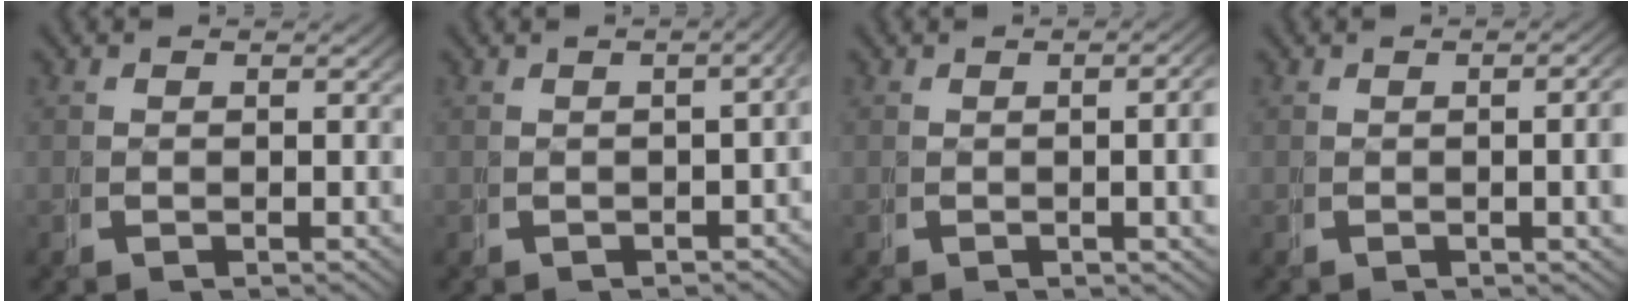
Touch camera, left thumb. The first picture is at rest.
{"total": 3.3, "force": [-0.6, 1.5, 2.9], "torque": [-0.032, 0.012, -0.013]}
{"total": 4.1, "force": [0.2, 1.2, 3.9], "torque": [-0.040, 0.011, -0.004]}
{"total": 3.4, "force": [0.0, 0.9, 3.3], "torque": [-0.036, 0.007, -0.004]}